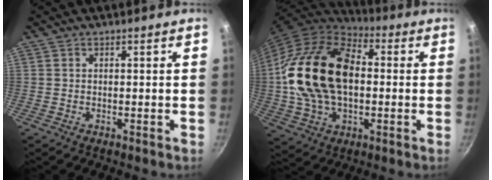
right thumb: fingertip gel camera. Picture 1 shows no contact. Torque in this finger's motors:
{"motor_torque": [1.22, 3.79, 1.56, -1.21, 0.41]}